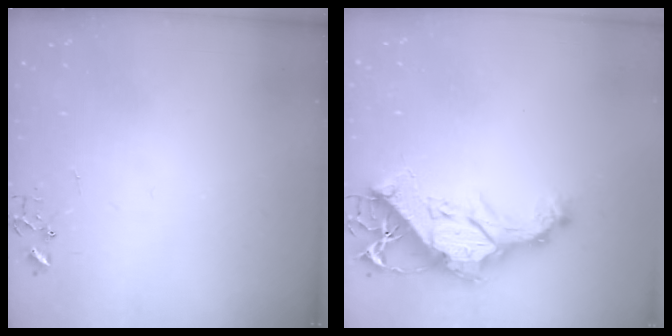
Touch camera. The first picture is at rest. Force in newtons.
{"total": 15.6, "press": 15.4, "slide": 2.1}